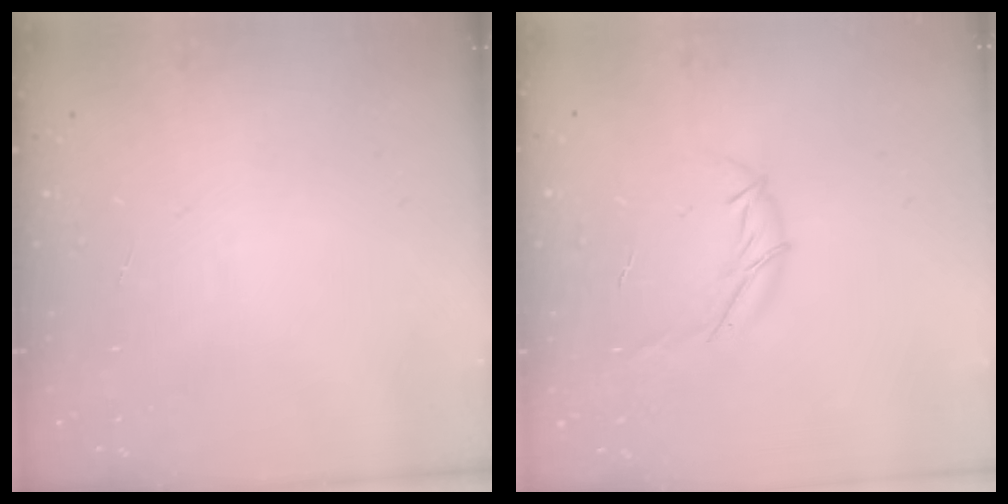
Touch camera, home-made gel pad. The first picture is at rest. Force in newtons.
{"total": 5.6, "press": 5.6, "slide": 0.8}